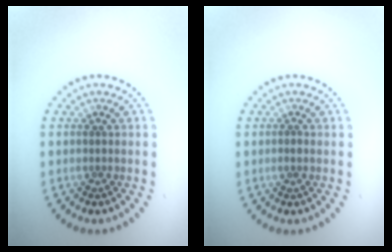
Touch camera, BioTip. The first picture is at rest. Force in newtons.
{"total": 0.5, "press": 0.3, "slide": 0.4}